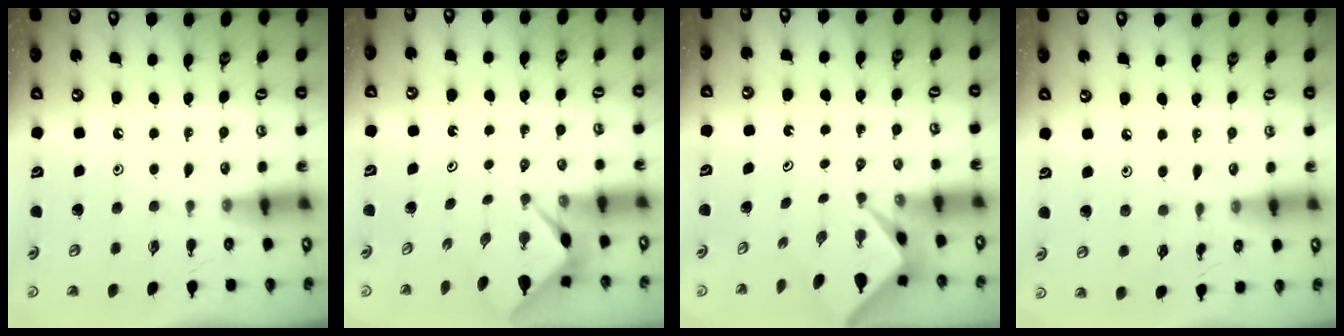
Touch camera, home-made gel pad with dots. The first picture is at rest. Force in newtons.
{"total": 3.1, "press": 3.1, "slide": 0.3}
{"total": 2.2, "press": 2.2, "slide": 0.2}
{"total": 2.7, "press": 2.7, "slide": 0.4}